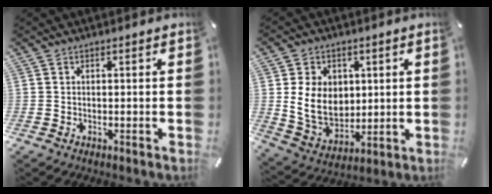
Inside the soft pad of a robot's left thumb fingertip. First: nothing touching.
{"total": 10.9, "force": [2.0, 9.0, 5.8], "torque": [-0.135, -0.004, 0.039]}